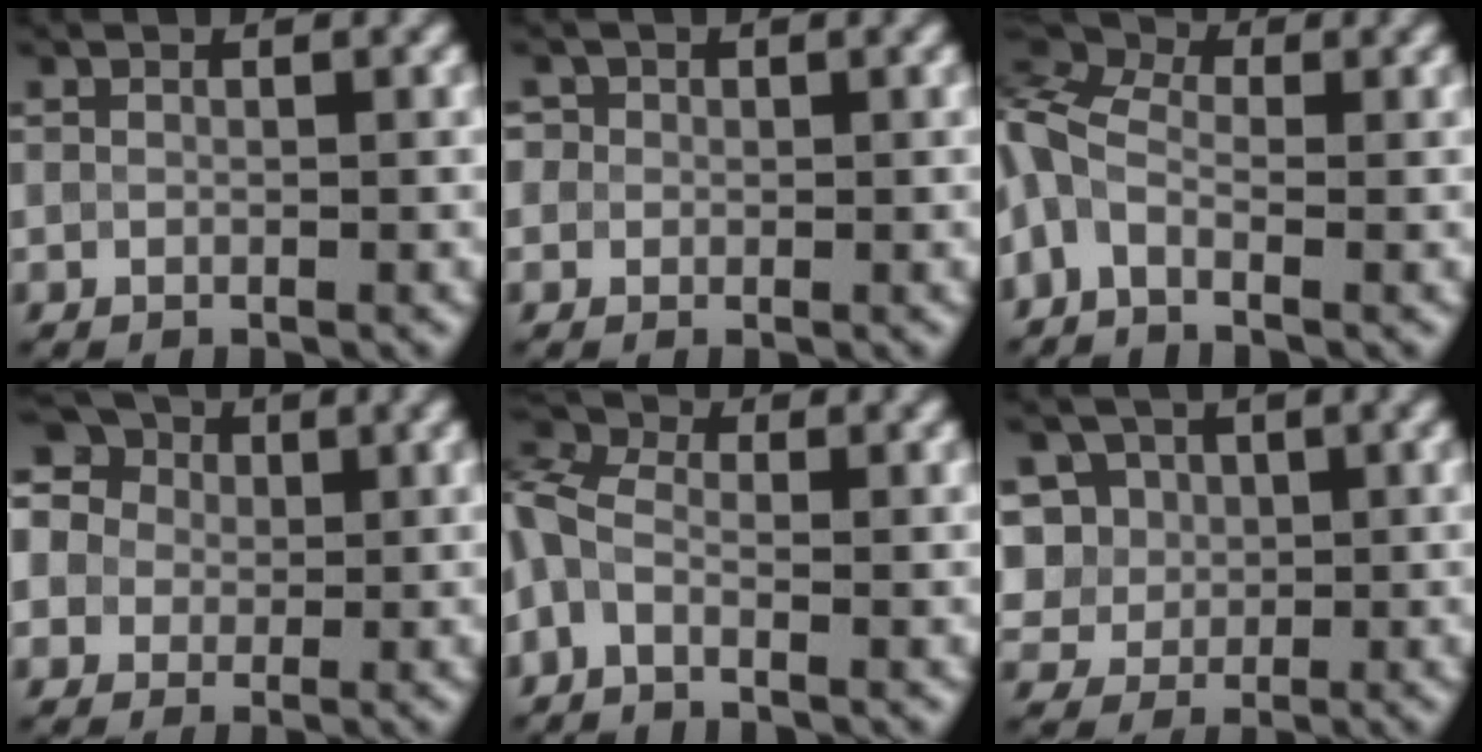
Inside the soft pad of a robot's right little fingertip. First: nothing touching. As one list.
[{"total": 2.5, "force": [1.1, 2.1, 0.9], "torque": [-0.002, 0.021, -0.003]}, {"total": 6.1, "force": [-0.8, 3.4, 5.0], "torque": [-0.124, 0.015, -0.034]}, {"total": 13.3, "force": [4.4, 11.1, 5.9], "torque": [-0.136, 0.056, 0.040]}, {"total": 4.9, "force": [-1.2, 2.9, 3.9], "torque": [-0.104, 0.007, -0.036]}, {"total": 8.2, "force": [2.8, 6.8, 3.5], "torque": [-0.067, 0.029, 0.029]}]